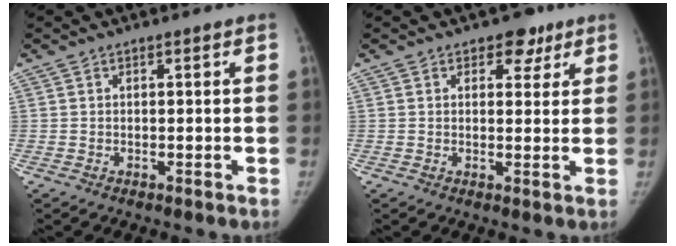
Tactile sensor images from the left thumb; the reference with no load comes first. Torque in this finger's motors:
{"motor_torque": [0.29, -0.10, 0.50, -0.19, 0.09]}